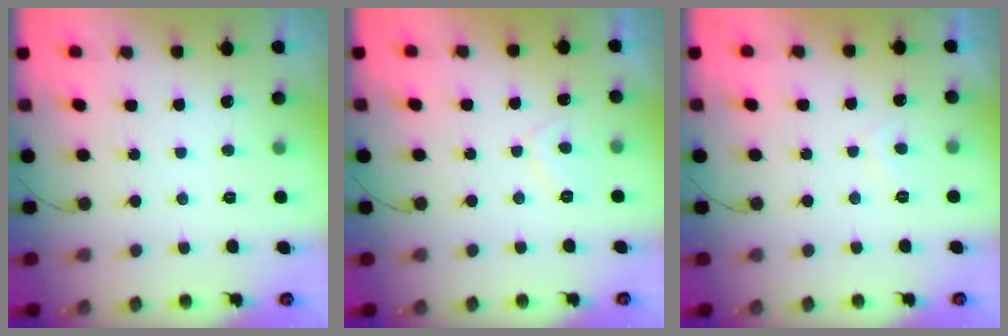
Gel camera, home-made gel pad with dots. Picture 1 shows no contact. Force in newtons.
{"total": 2.0, "press": 1.9, "slide": 0.7}
{"total": 1.6, "press": 1.5, "slide": 0.6}